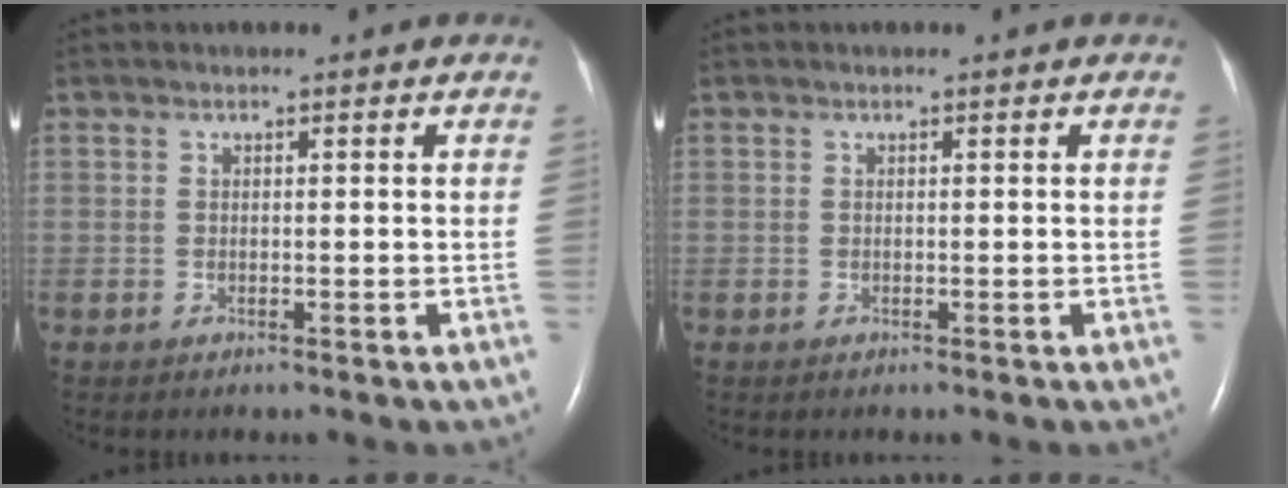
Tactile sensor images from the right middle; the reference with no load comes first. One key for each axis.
{"total": 0.0}